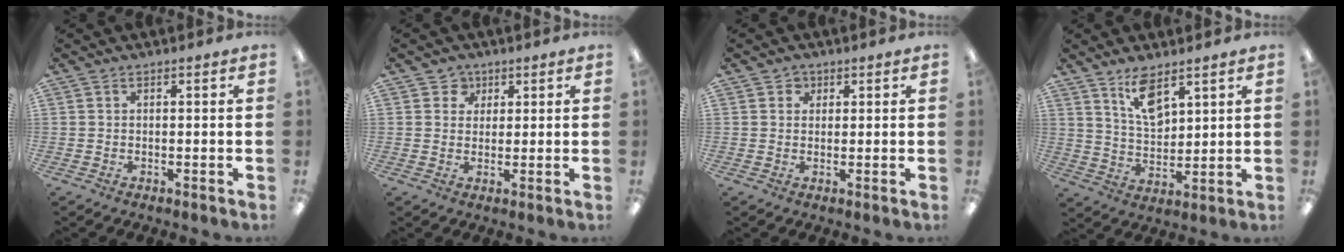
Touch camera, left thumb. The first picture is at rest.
{"total": 3.7, "force": [1.8, 3.3, 0.3], "torque": [-0.003, 0.003, 0.030]}
{"total": 2.1, "force": [1.0, 1.8, 0.4], "torque": [-0.003, 0.001, 0.015]}
{"total": 9.3, "force": [6.3, 4.5, 5.2], "torque": [-0.088, -0.029, 0.111]}